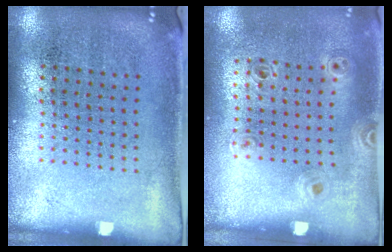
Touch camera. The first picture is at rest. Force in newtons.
{"total": 0.9, "press": 0.8, "slide": 0.3}